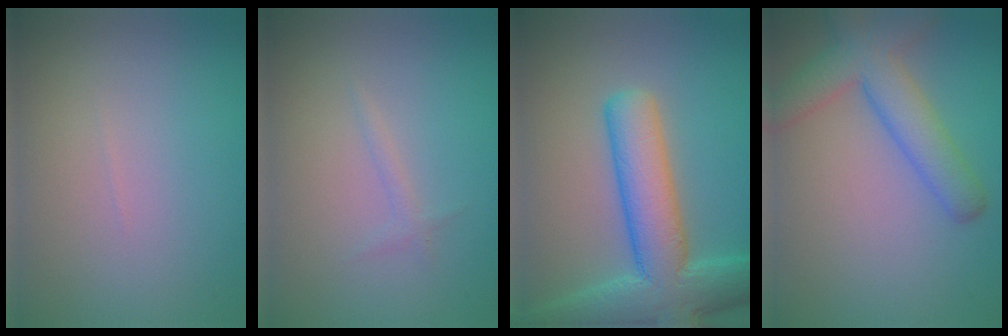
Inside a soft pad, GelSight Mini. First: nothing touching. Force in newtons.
{"total": 0.7, "press": 0.7, "slide": 0.1}
{"total": 8.9, "press": 8.8, "slide": 0.4}
{"total": 5.3, "press": 5.3, "slide": 0.2}